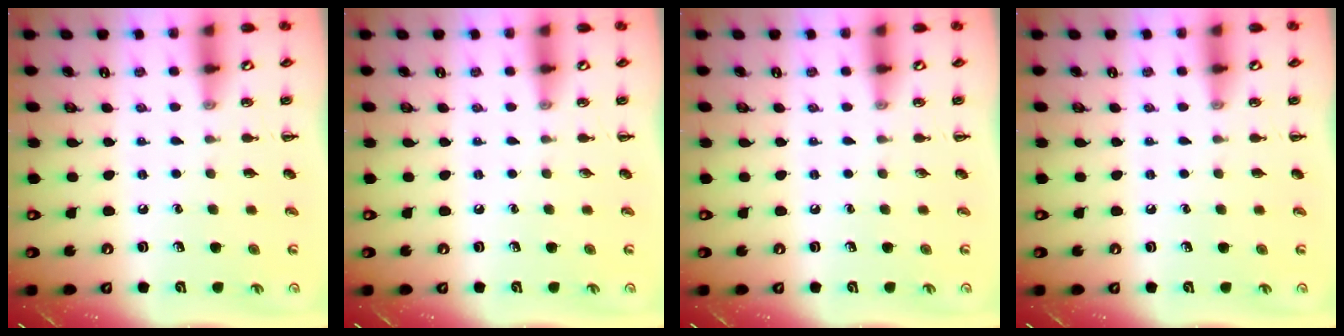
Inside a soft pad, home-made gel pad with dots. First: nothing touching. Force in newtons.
{"total": 0.0}
{"total": 0.0}
{"total": 0.0}